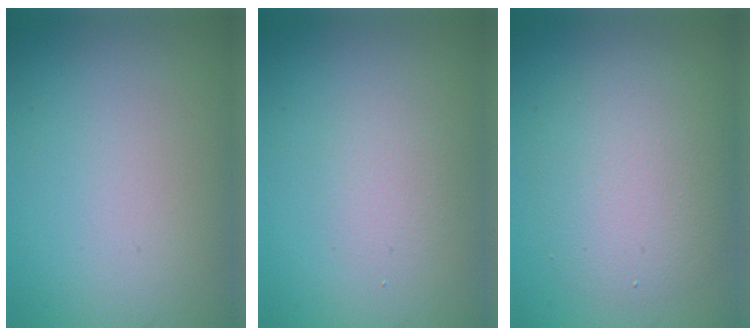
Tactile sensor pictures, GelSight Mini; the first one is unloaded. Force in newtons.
{"total": 1.5, "press": 1.5, "slide": 0.0}
{"total": 5.3, "press": 5.3, "slide": 0.3}